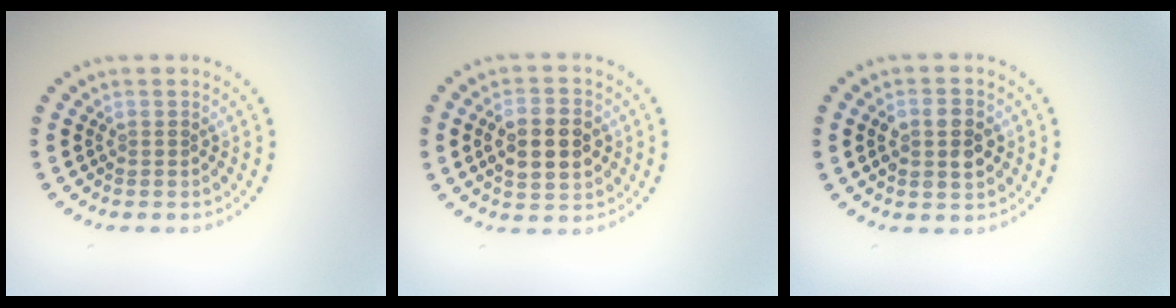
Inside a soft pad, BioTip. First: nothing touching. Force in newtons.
{"total": 5.2, "press": 5.2, "slide": 0.4}
{"total": 3.2, "press": 3.2, "slide": 0.3}